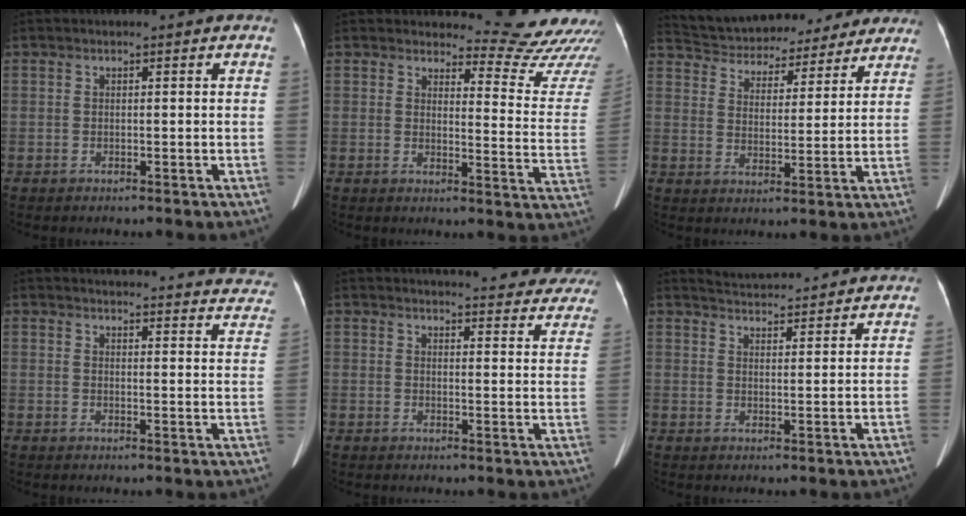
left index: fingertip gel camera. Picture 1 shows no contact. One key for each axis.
{"total": 14.4, "fx": 14.2, "fy": 1.3, "fz": 1.7, "tx": 0.004, "ty": -0.124, "tz": 0.133}
{"total": 20.3, "fx": 18.5, "fy": 6.9, "fz": 4.8, "tx": -0.092, "ty": 0.027, "tz": 0.254}
{"total": 22.6, "fx": 21.9, "fy": 3.8, "fz": 4.1, "tx": -0.040, "ty": -0.068, "tz": 0.229}
{"total": 24.0, "fx": 22.7, "fy": 4.6, "fz": 6.1, "tx": -0.067, "ty": -0.069, "tz": 0.243}
{"total": 10.5, "fx": 10.3, "fy": 1.1, "fz": 1.9, "tx": -0.031, "ty": 0.020, "tz": 0.128}